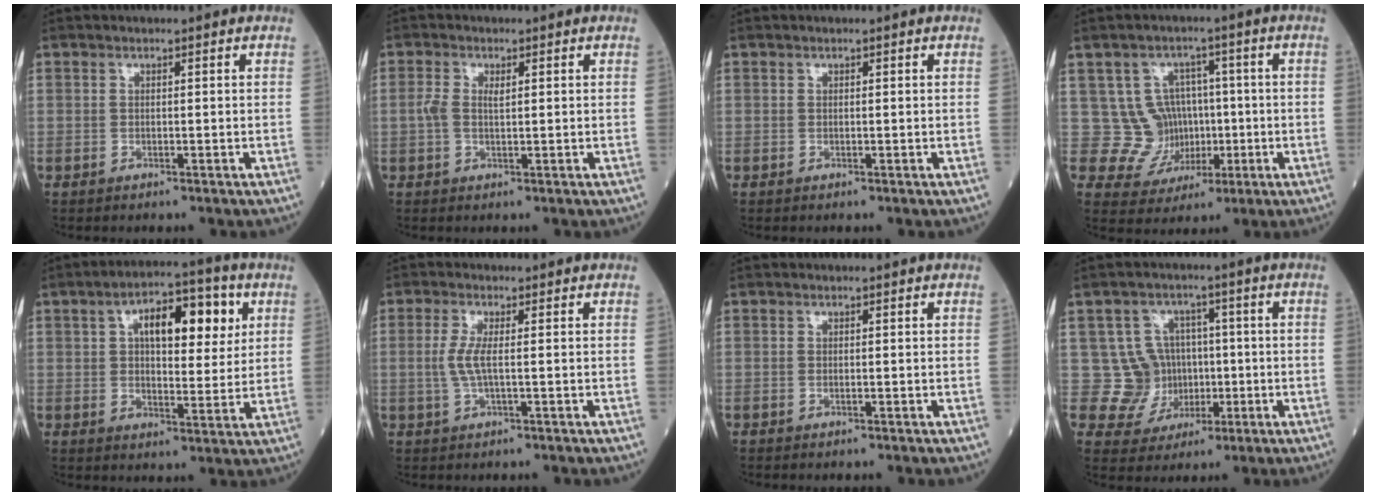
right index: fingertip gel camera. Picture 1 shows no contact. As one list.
[{"total": 2.8, "force": [0.4, 1.2, 2.5], "torque": [-0.060, 0.009, 0.010]}, {"total": 0.0}, {"total": 7.6, "force": [0.6, 7.5, 1.0], "torque": [-0.007, 0.027, 0.024]}, {"total": 11.4, "force": [4.0, 4.8, 9.6], "torque": [-0.145, 0.026, 0.060]}, {"total": 3.2, "force": [0.0, 0.4, 3.2], "torque": [-0.078, -0.005, -0.001]}, {"total": 0.0}, {"total": 7.5, "force": [0.3, 7.5, 0.6], "torque": [0.000, 0.025, 0.013]}]